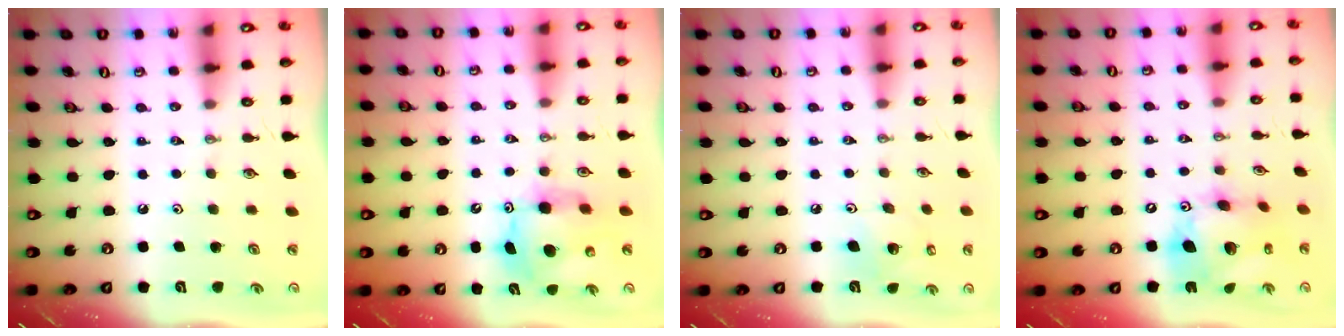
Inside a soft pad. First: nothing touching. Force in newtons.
{"total": 10.2, "press": 10.2, "slide": 1.1}
{"total": 7.2, "press": 7.1, "slide": 1.1}
{"total": 16.3, "press": 16.3, "slide": 1.7}